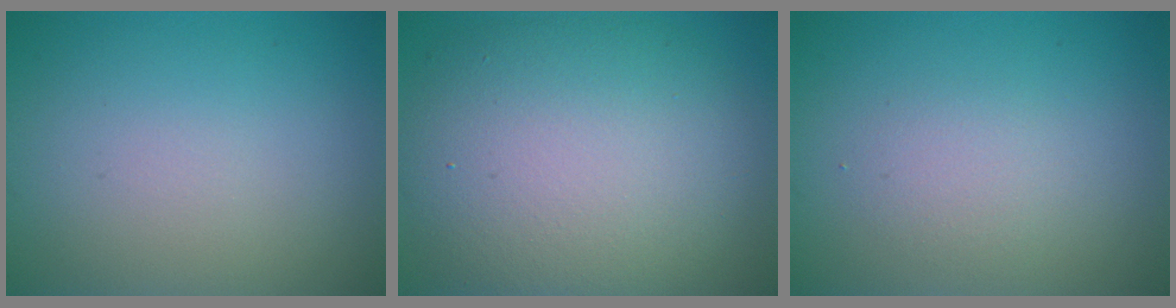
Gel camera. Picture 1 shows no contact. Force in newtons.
{"total": 11.3, "press": 11.3, "slide": 0.9}
{"total": 1.6, "press": 1.6, "slide": 0.1}